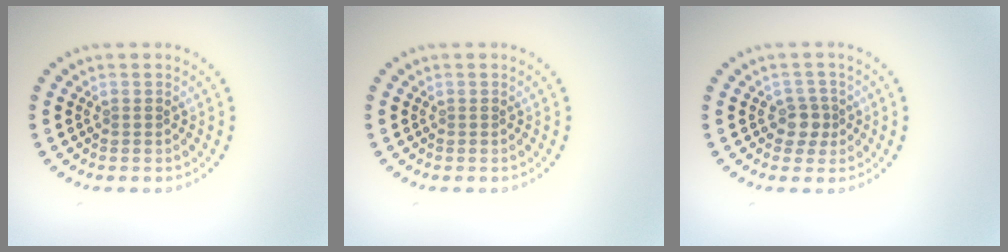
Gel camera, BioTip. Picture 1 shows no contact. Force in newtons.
{"total": 0.0}
{"total": 1.9, "press": 1.5, "slide": 1.1}